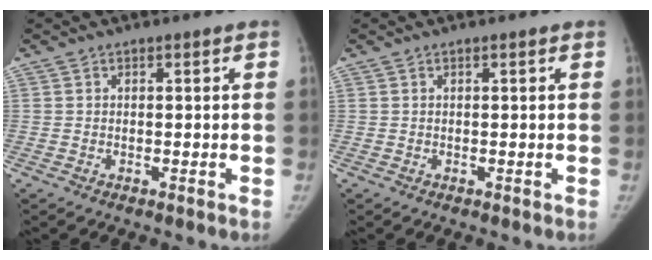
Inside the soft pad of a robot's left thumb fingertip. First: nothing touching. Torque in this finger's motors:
{"motor_torque": [-0.23, 0.06, -0.29, -0.02, -0.01]}